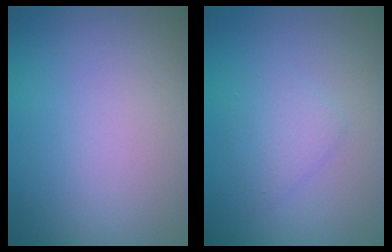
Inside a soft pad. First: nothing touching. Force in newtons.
{"total": 1.9, "press": 1.9, "slide": 0.2}